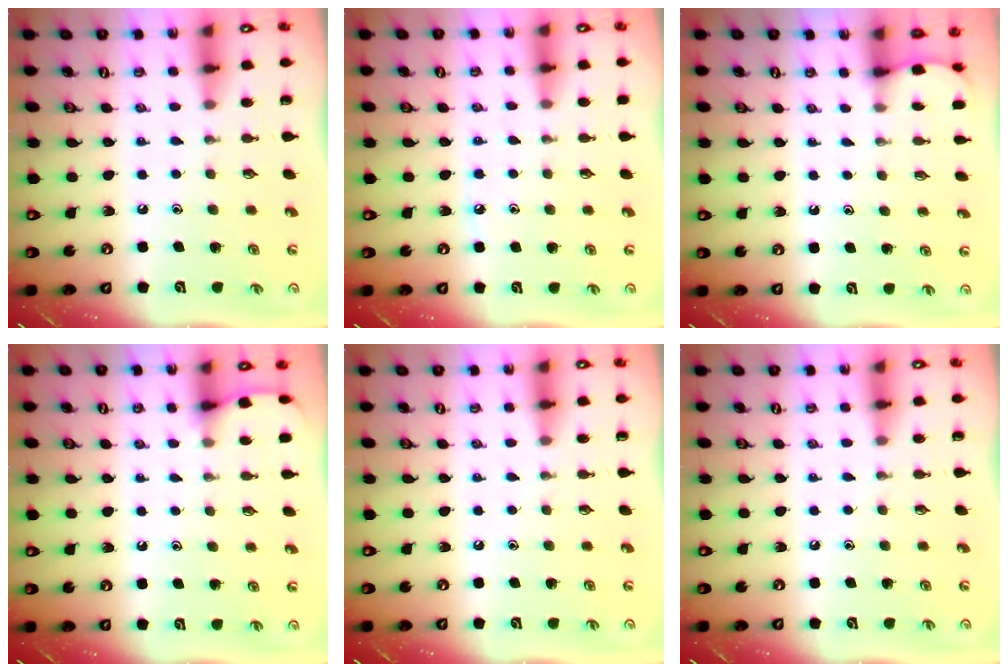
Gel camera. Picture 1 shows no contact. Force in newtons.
{"total": 4.3, "press": 4.2, "slide": 0.6}
{"total": 1.7, "press": 1.6, "slide": 0.2}
{"total": 3.9, "press": 3.9, "slide": 0.6}
{"total": 0.0}
{"total": 0.0}